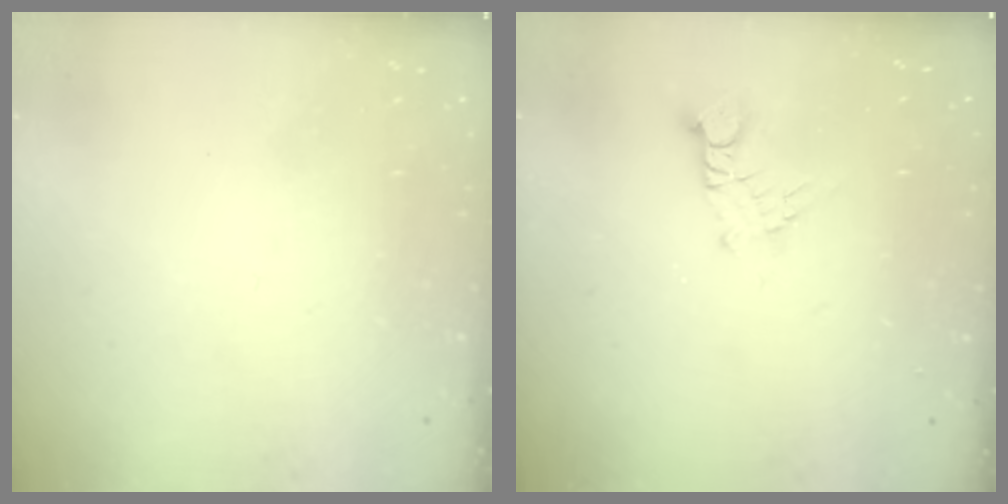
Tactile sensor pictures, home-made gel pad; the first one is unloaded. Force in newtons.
{"total": 3.9, "press": 3.9, "slide": 0.2}